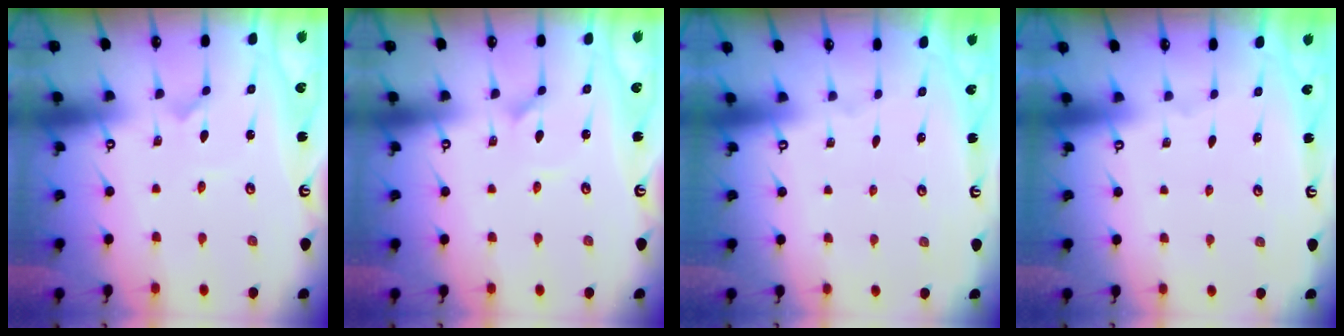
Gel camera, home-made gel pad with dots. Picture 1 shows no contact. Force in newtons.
{"total": 1.2, "press": 1.2, "slide": 0.2}
{"total": 0.0}
{"total": 0.0}